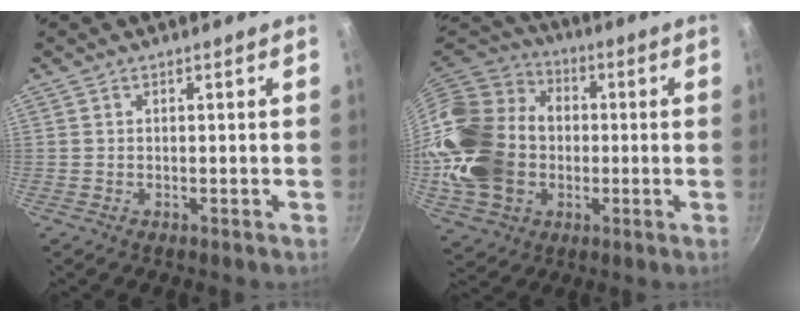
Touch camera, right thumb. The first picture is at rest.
{"total": 25.1, "force": [-1.6, 19.6, 15.6], "torque": [-0.300, 0.047, -0.018]}